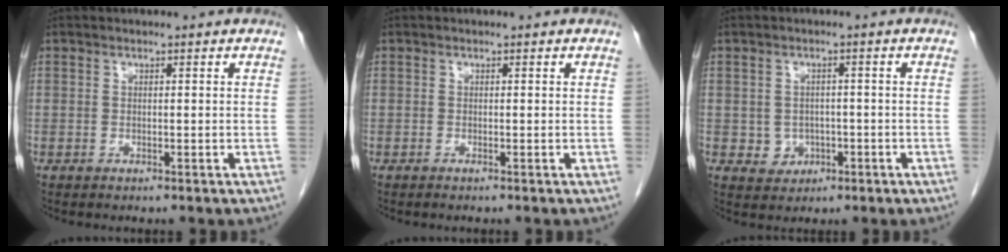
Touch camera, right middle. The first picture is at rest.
{"total": 0.0}
{"total": 3.3, "force": [-0.8, 3.0, 1.1], "torque": [-0.011, 0.006, 0.000]}